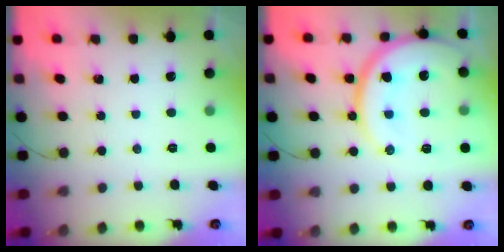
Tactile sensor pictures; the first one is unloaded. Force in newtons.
{"total": 17.6, "press": 17.6, "slide": 1.8}